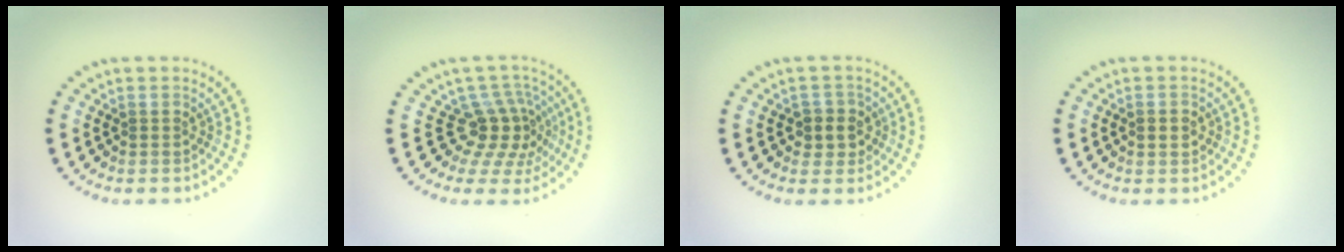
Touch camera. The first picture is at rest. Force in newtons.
{"total": 4.0, "press": 2.8, "slide": 2.9}
{"total": 2.4, "press": 2.2, "slide": 0.9}
{"total": 1.5, "press": 1.5, "slide": 0.1}